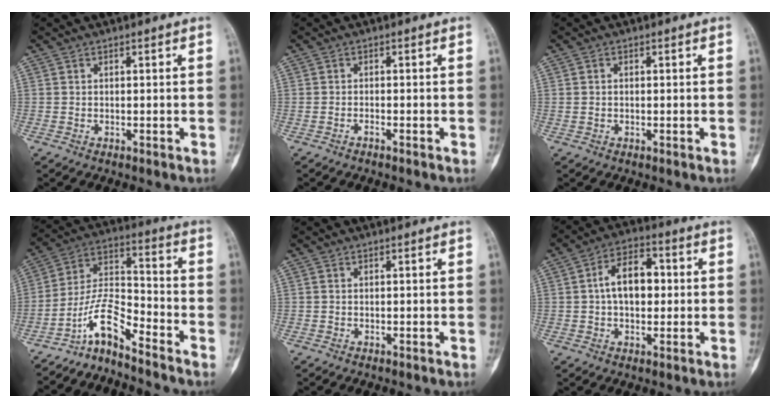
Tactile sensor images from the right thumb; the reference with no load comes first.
{"total": 0.6, "force": [-0.6, -0.1, 0.0], "torque": [-0.003, 0.004, -0.014]}
{"total": 0.8, "force": [0.0, 0.6, 0.6], "torque": [-0.012, 0.001, 0.001]}
{"total": 9.1, "force": [-7.3, 2.0, 5.0], "torque": [-0.103, 0.086, -0.149]}
{"total": 0.0}
{"total": 9.6, "force": [0.7, 5.9, 7.5], "torque": [-0.105, 0.022, 0.003]}